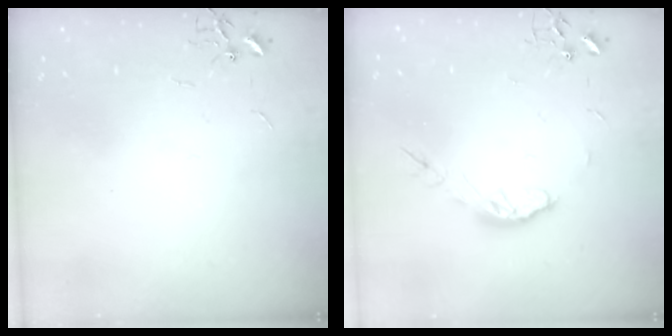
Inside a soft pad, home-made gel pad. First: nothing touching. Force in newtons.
{"total": 8.3, "press": 8.3, "slide": 0.5}